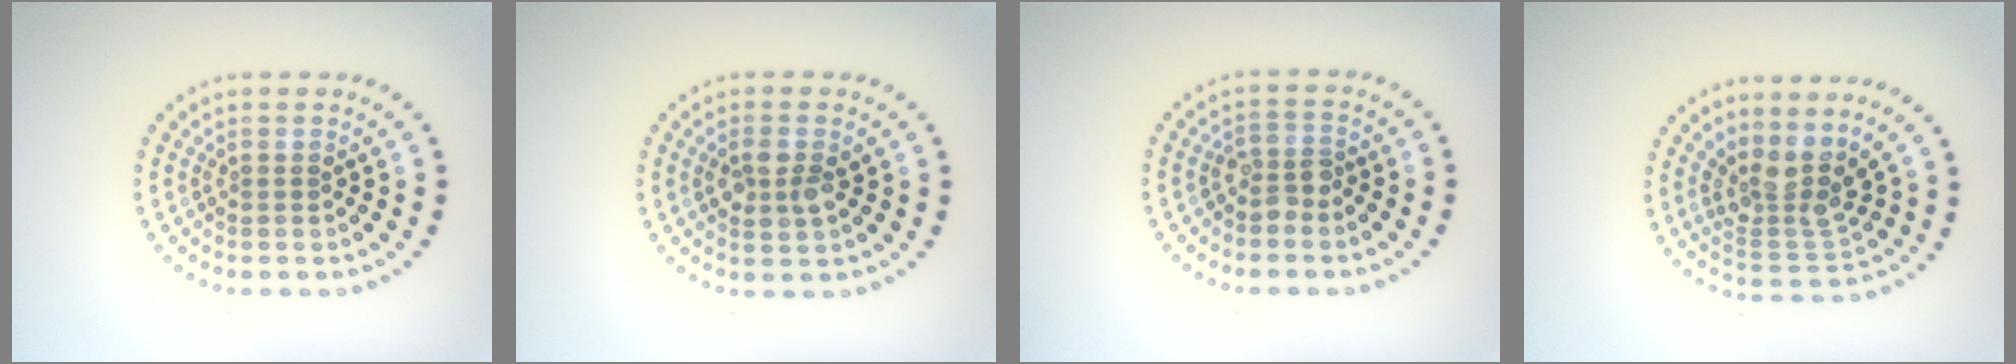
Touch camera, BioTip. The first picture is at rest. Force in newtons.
{"total": 2.6, "press": 2.5, "slide": 0.4}
{"total": 1.8, "press": 1.5, "slide": 0.9}
{"total": 3.7, "press": 2.8, "slide": 2.4}